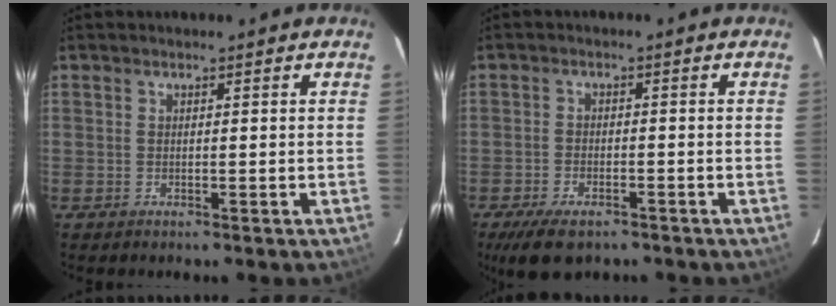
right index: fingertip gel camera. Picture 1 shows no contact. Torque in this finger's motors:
{"motor_torque": [0.59, -0.47, 0.13, 0.03]}